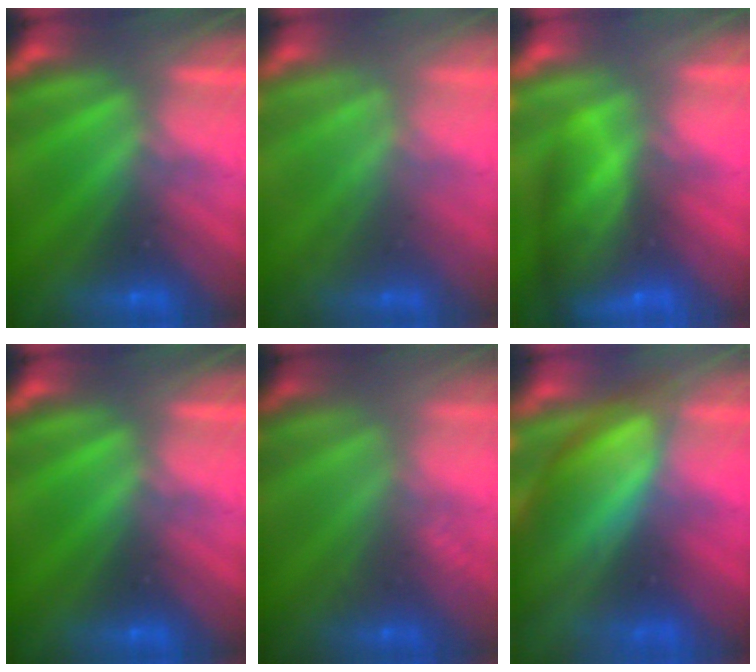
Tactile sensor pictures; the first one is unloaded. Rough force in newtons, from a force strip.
{"total": 1.8}
{"total": 7.8}
{"total": 0.0}
{"total": 2.5}
{"total": 7.8}